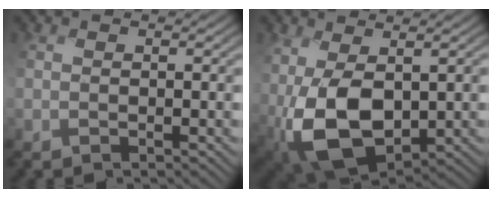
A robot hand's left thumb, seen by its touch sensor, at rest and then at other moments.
{"total": 11.7, "force": [-1.2, 6.8, 9.5], "torque": [-0.219, -0.027, -0.011]}